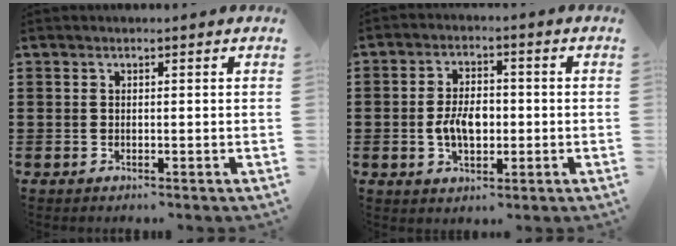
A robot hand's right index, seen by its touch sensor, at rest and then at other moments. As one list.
[{"total": 5.5, "force": [-0.8, 3.1, 4.4], "torque": [-0.089, 0.000, -0.020]}]